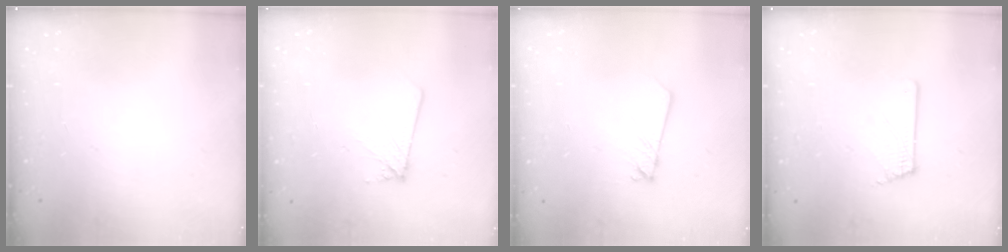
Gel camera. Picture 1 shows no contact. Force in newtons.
{"total": 2.6, "press": 2.6, "slide": 0.2}
{"total": 2.1, "press": 2.1, "slide": 0.2}
{"total": 1.4, "press": 1.4, "slide": 0.1}